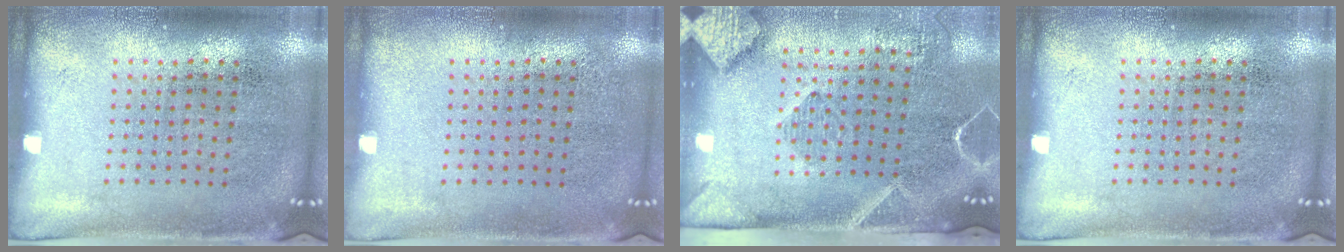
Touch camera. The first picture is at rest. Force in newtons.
{"total": 0.0}
{"total": 2.9, "press": 2.1, "slide": 2.0}
{"total": 0.0}